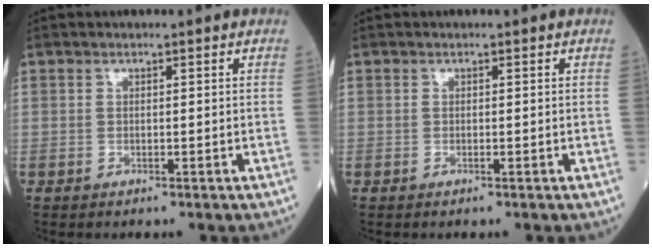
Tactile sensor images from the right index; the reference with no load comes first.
{"total": 0.0}